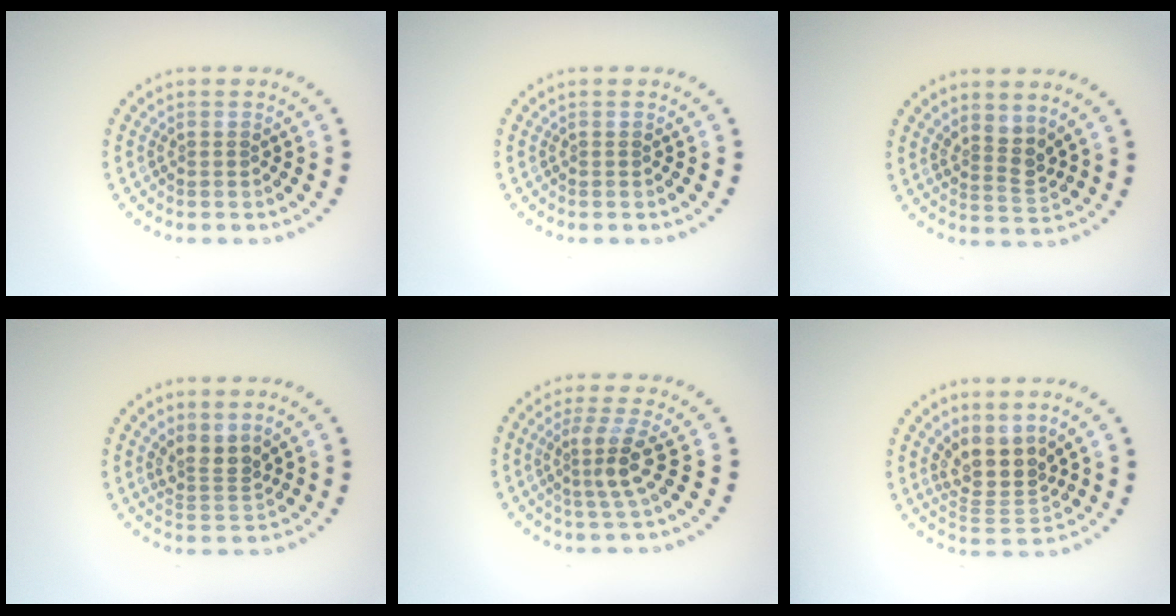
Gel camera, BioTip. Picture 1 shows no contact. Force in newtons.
{"total": 0.0}
{"total": 2.3, "press": 1.8, "slide": 1.6}
{"total": 2.5, "press": 1.8, "slide": 1.8}
{"total": 3.1, "press": 2.3, "slide": 2.1}
{"total": 4.0, "press": 2.9, "slide": 2.7}